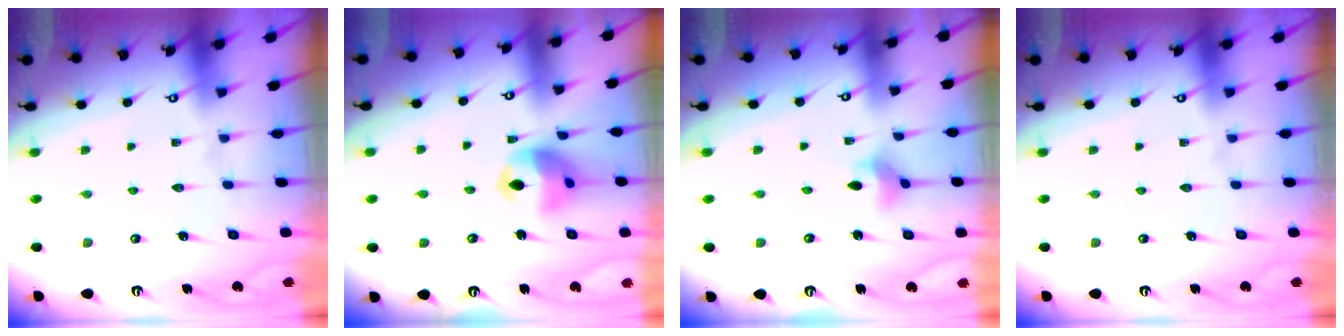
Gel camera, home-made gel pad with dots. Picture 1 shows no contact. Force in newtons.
{"total": 12.5, "press": 12.3, "slide": 1.9}
{"total": 3.9, "press": 3.9, "slide": 0.6}
{"total": 0.0}